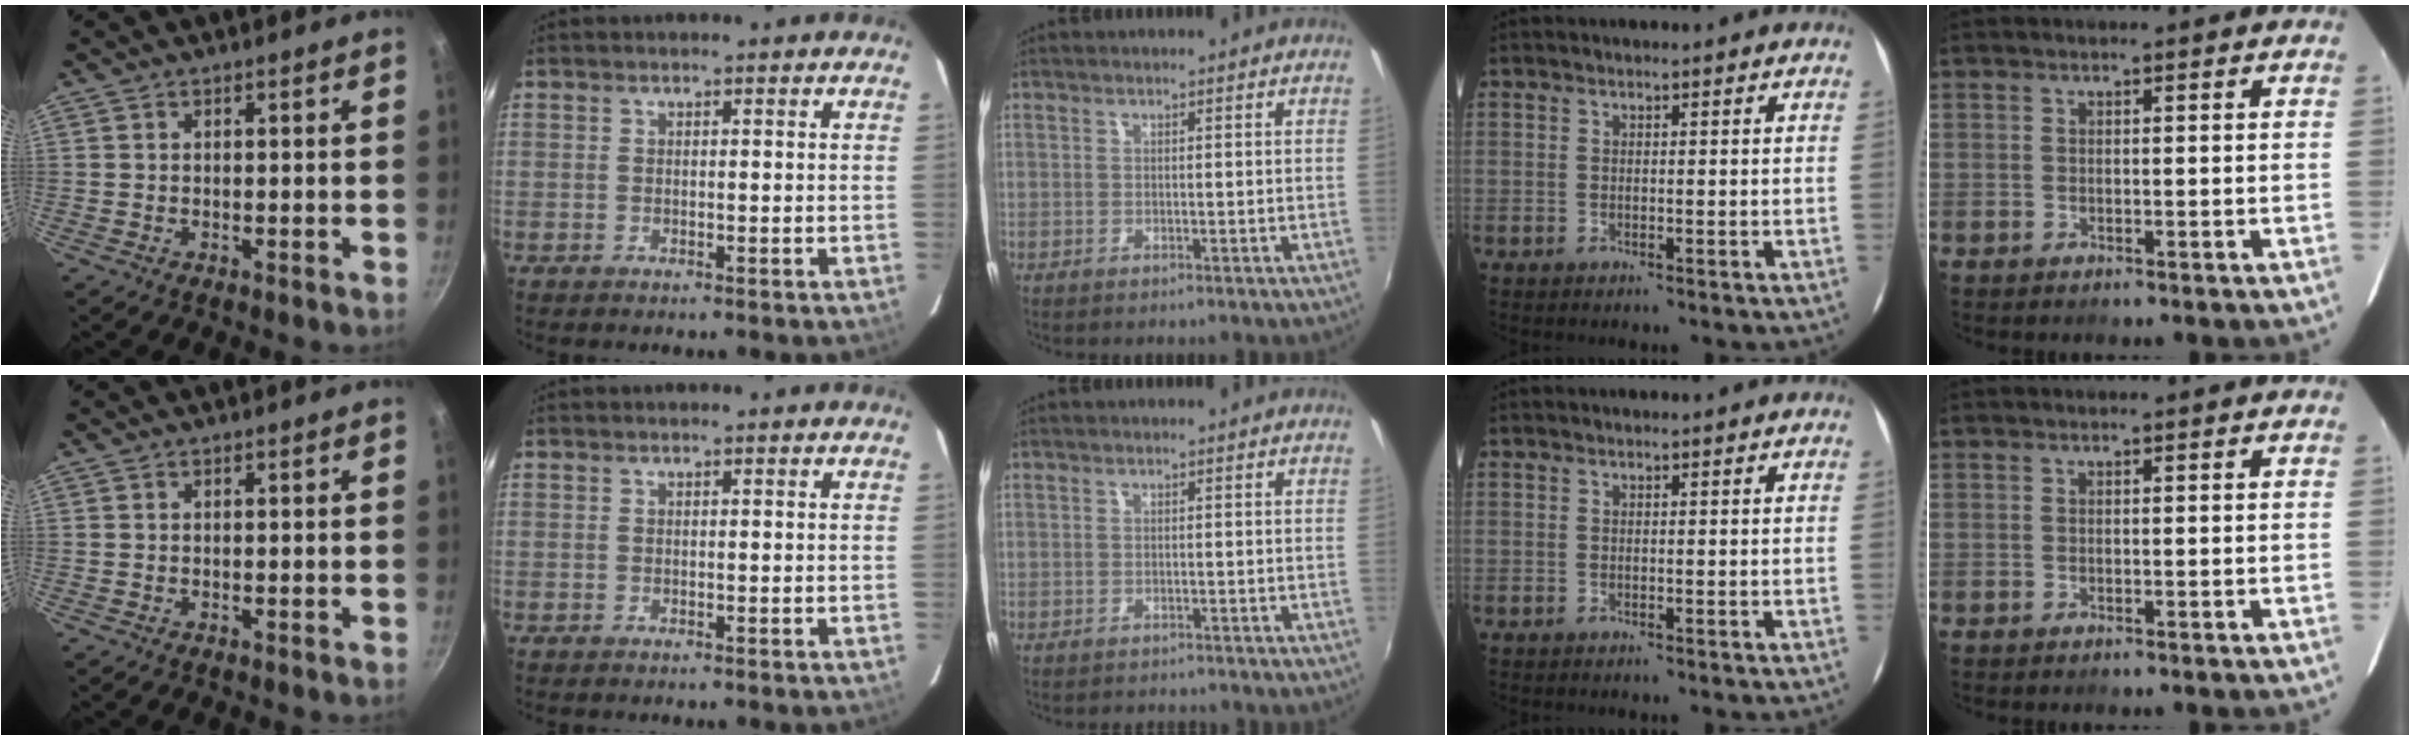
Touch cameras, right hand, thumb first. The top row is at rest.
{"middle": {"total": 1.4, "force": [-1.3, 0.5, 0.0], "torque": [-0.004, 0.000, -0.019]}}